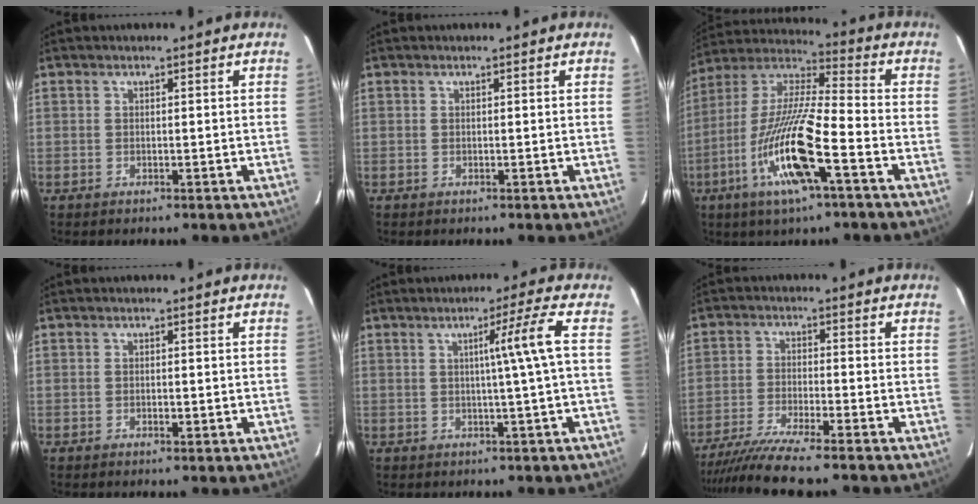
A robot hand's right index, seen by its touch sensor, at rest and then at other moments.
{"total": 0.0}
{"total": 17.1, "force": [-6.6, 1.8, 15.6], "torque": [-0.318, -0.011, -0.126]}
{"total": 0.9, "force": [-0.3, 0.3, 0.8], "torque": [-0.012, 0.000, -0.005]}
{"total": 5.2, "force": [0.6, -2.0, 4.8], "torque": [-0.078, 0.002, 0.012]}
{"total": 9.9, "force": [-8.6, -1.0, 4.8], "torque": [-0.074, -0.028, -0.145]}